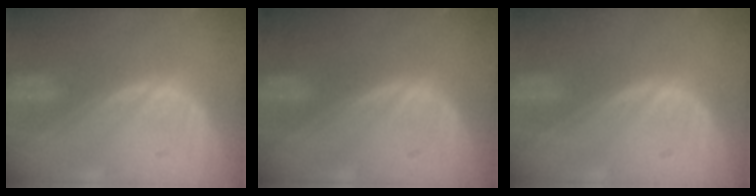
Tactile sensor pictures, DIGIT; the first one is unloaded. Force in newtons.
{"total": 0.0}
{"total": 0.0}